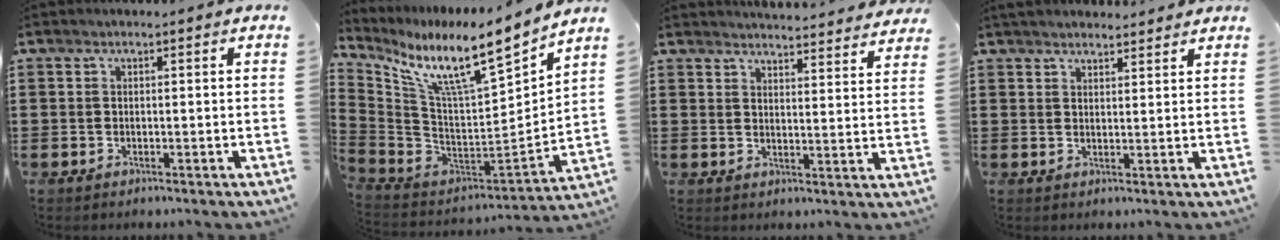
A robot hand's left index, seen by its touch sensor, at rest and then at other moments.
{"total": 11.6, "force": [7.4, 1.2, 8.8], "torque": [-0.179, -0.063, 0.116]}
{"total": 4.0, "force": [4.0, -0.3, 0.2], "torque": [-0.012, -0.031, 0.070]}
{"total": 2.8, "force": [2.7, 0.4, 0.3], "torque": [-0.012, -0.002, 0.053]}